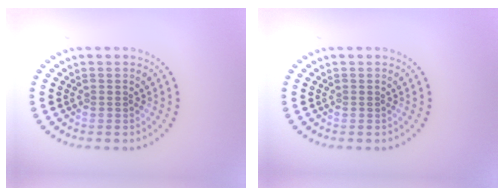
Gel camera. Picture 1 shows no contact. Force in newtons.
{"total": 0.0}